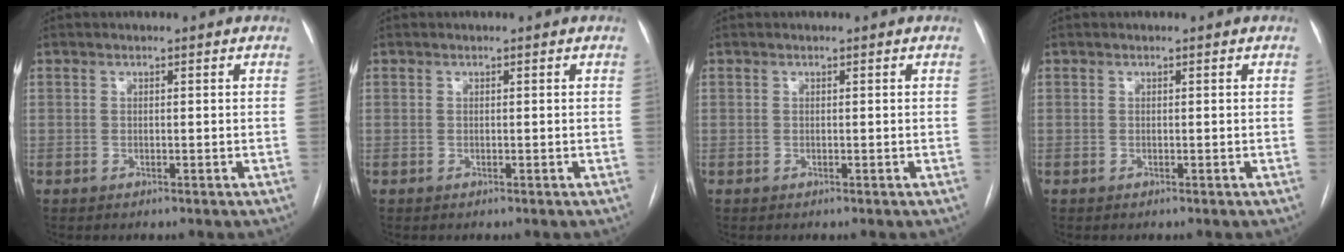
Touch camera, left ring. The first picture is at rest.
{"total": 0.0}
{"total": 0.0}
{"total": 0.0}